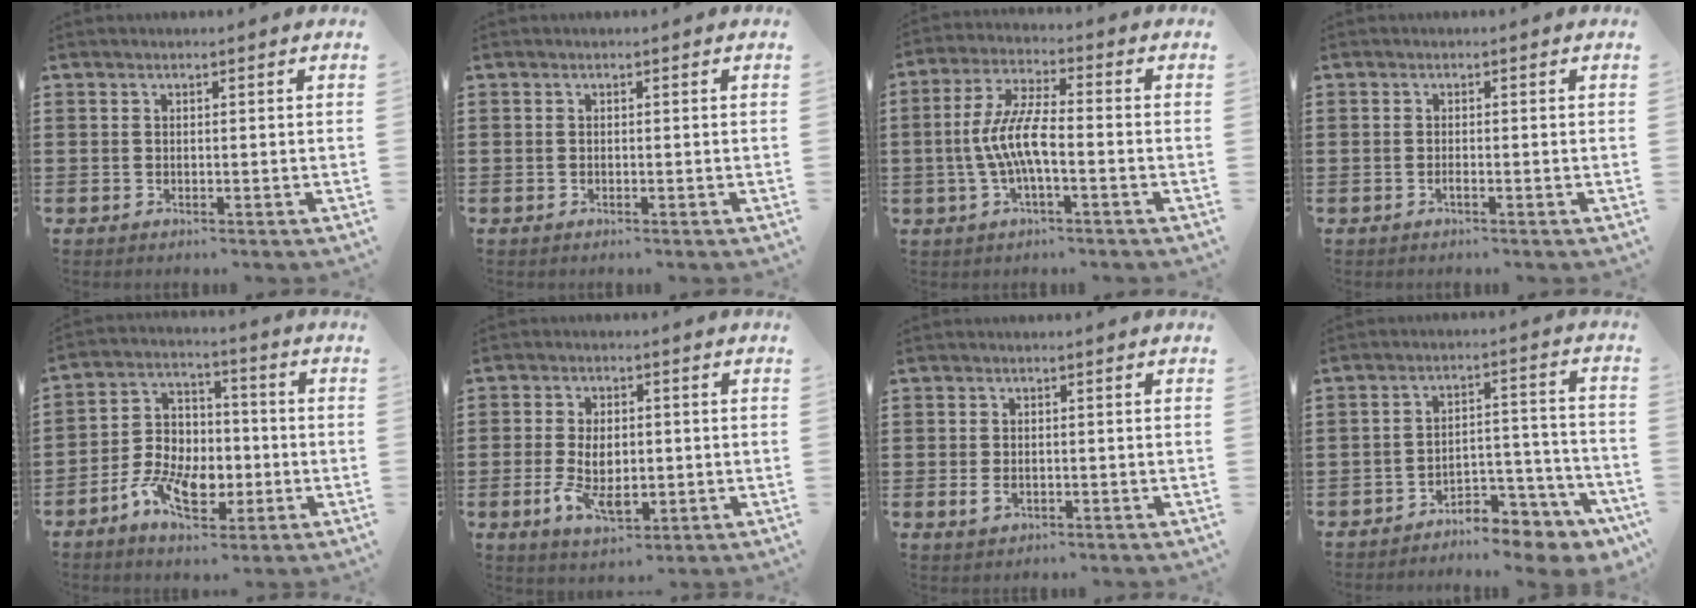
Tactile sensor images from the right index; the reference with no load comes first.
{"total": 0.0}
{"total": 7.7, "force": [-1.7, 1.9, 7.3], "torque": [-0.167, -0.013, -0.039]}
{"total": 0.6, "force": [-0.5, 0.0, 0.5], "torque": [-0.009, -0.003, -0.008]}
{"total": 8.8, "force": [-3.1, 6.1, 5.6], "torque": [-0.132, 0.013, -0.057]}
{"total": 6.6, "force": [-1.2, 3.7, 5.3], "torque": [-0.116, 0.000, -0.023]}
{"total": 1.5, "force": [-0.4, 0.8, 1.2], "torque": [-0.025, -0.002, -0.007]}
{"total": 6.3, "force": [-5.9, 1.6, 1.5], "torque": [-0.020, 0.018, -0.114]}